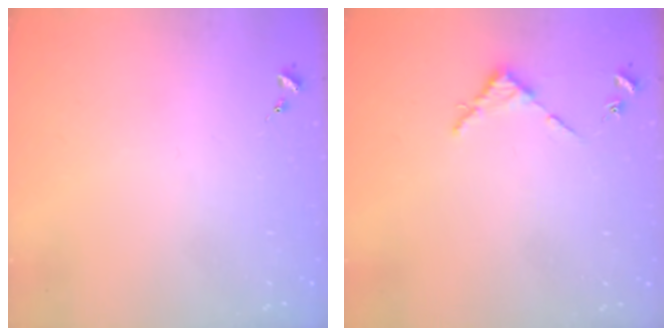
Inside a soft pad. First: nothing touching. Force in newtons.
{"total": 2.7, "press": 2.7, "slide": 0.3}